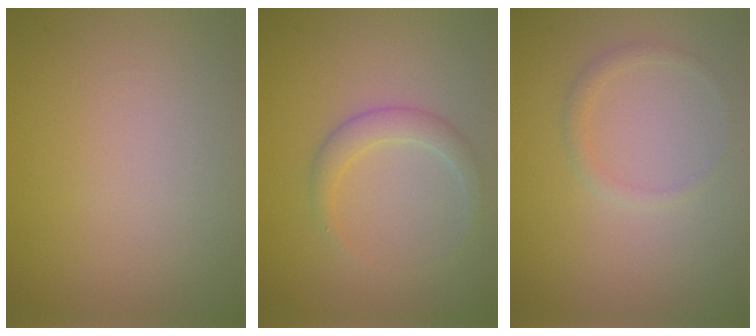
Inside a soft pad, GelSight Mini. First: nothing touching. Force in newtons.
{"total": 2.2, "press": 2.2, "slide": 0.1}
{"total": 1.0, "press": 1.0, "slide": 0.0}